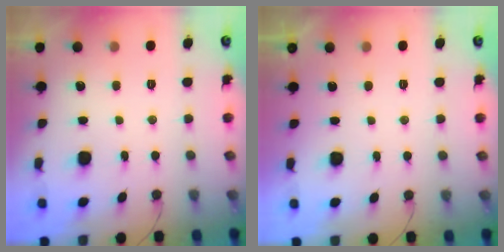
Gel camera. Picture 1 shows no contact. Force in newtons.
{"total": 1.2, "press": 1.1, "slide": 0.3}